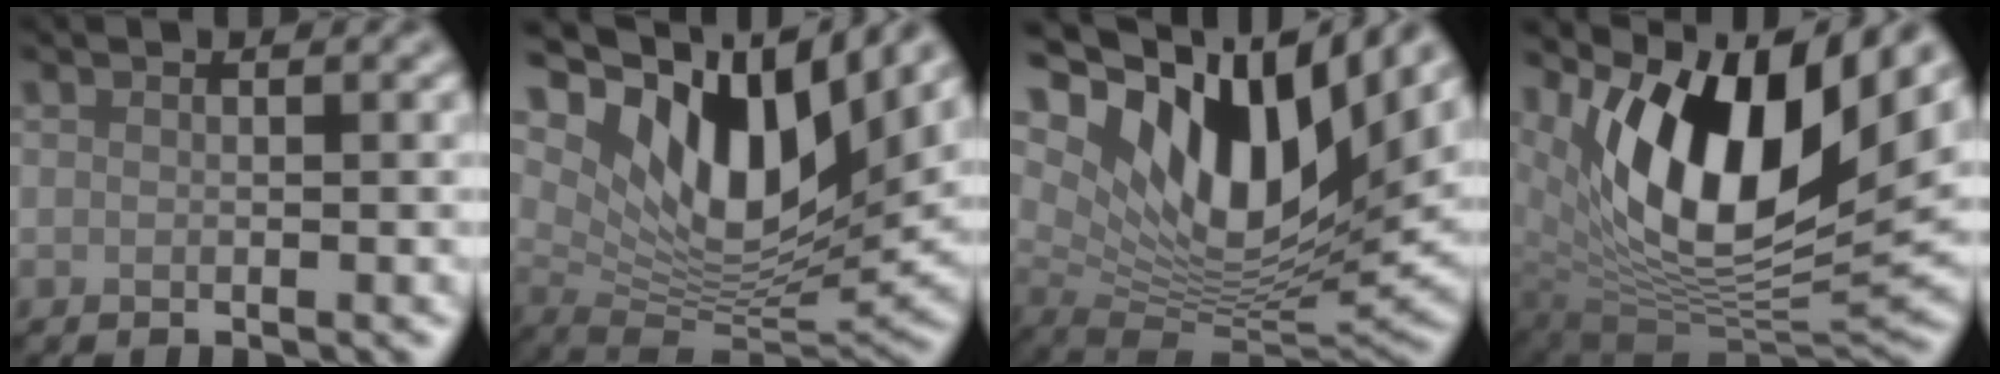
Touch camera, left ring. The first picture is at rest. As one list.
[{"total": 12.2, "force": [6.1, 5.3, 9.1], "torque": [-0.151, -0.007, 0.115]}, {"total": 14.2, "force": [6.7, 6.3, 10.9], "torque": [-0.187, 0.007, 0.121]}, {"total": 13.7, "force": [5.8, 5.9, 10.9], "torque": [-0.186, -0.012, 0.111]}]